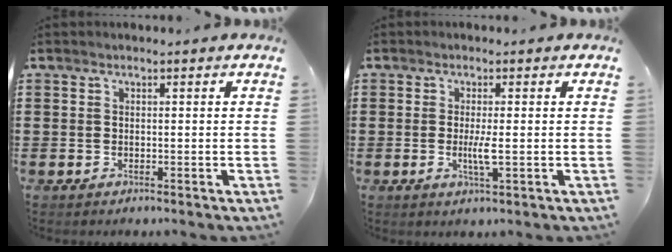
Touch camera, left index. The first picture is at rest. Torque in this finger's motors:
{"motor_torque": [0.69, 0.12, 0.12, 0.08]}